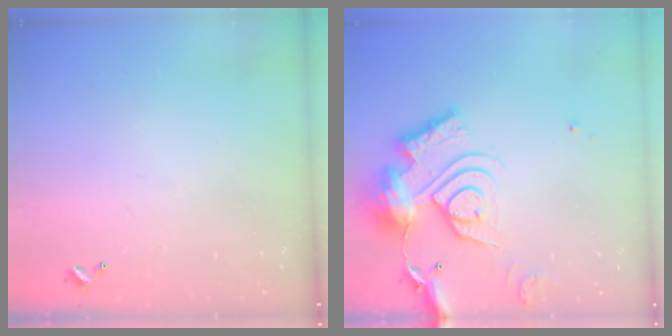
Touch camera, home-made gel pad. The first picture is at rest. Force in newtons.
{"total": 21.9, "press": 21.7, "slide": 2.3}